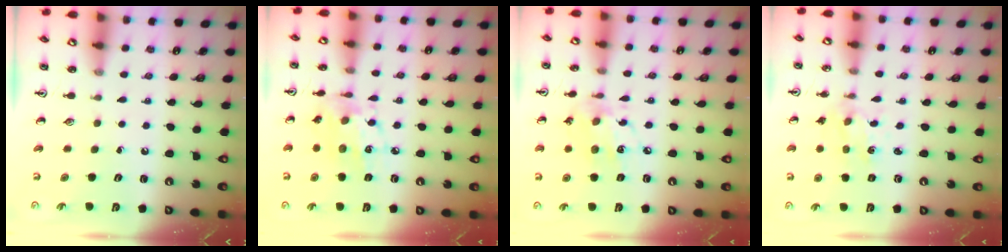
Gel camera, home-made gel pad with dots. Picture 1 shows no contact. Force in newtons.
{"total": 10.4, "press": 10.3, "slide": 0.7}
{"total": 9.7, "press": 9.7, "slide": 0.7}
{"total": 1.5, "press": 1.4, "slide": 0.3}